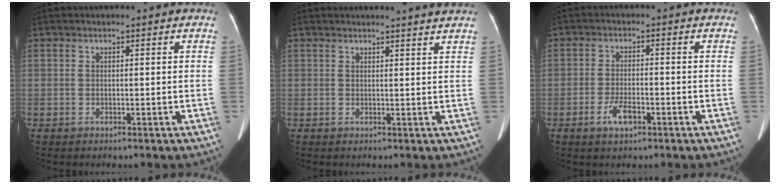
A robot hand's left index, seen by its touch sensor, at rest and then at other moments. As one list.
[{"total": 4.3, "force": [4.0, -0.7, 1.5], "torque": [-0.018, 0.002, 0.036]}, {"total": 3.7, "force": [-2.1, 1.3, 2.8], "torque": [-0.058, -0.001, -0.036]}]